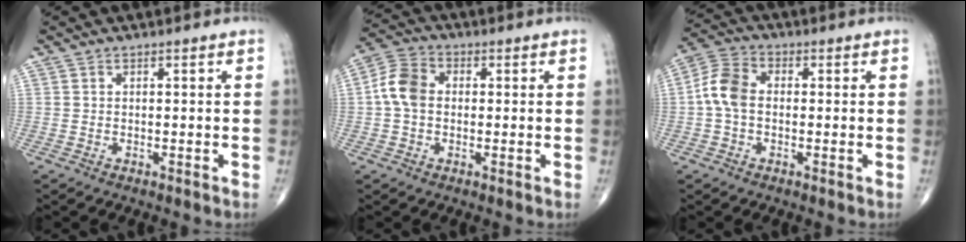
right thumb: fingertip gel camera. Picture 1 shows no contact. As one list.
[{"total": 7.1, "force": [0.1, 5.2, 4.8], "torque": [-0.093, 0.022, -0.008]}, {"total": 7.1, "force": [-0.3, 4.8, 5.3], "torque": [-0.106, 0.022, -0.017]}]